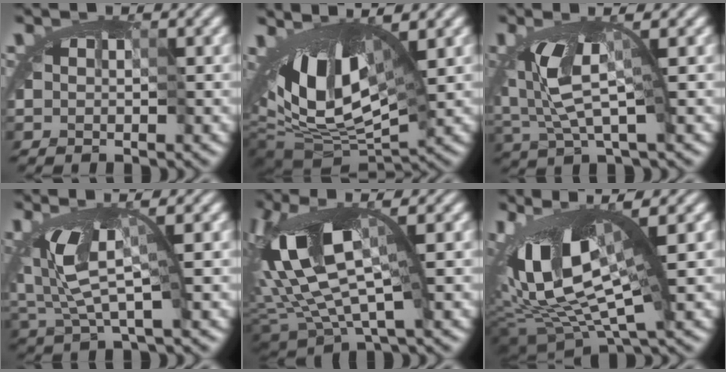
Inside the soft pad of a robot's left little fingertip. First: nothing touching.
{"total": 10.9, "force": [1.0, 4.7, 9.7], "torque": [-0.165, 0.001, 0.018]}
{"total": 3.1, "force": [-0.7, 0.6, 3.0], "torque": [-0.067, -0.014, -0.011]}
{"total": 2.9, "force": [-0.6, 0.3, 2.8], "torque": [-0.065, -0.016, -0.011]}
{"total": 9.5, "force": [-0.8, 3.4, 8.8], "torque": [-0.184, -0.008, -0.025]}
{"total": 10.4, "force": [-0.9, 3.5, 9.8], "torque": [-0.175, -0.007, -0.015]}